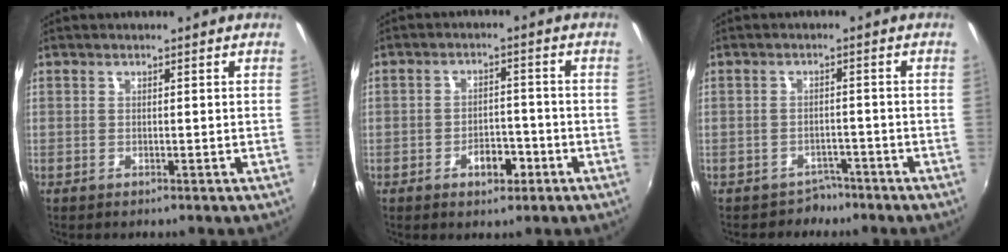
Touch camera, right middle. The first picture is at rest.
{"total": 4.8, "force": [-2.6, 2.8, 3.0], "torque": [-0.052, 0.003, -0.034]}
{"total": 3.6, "force": [-2.9, 2.2, -0.1], "torque": [-0.002, 0.007, -0.044]}